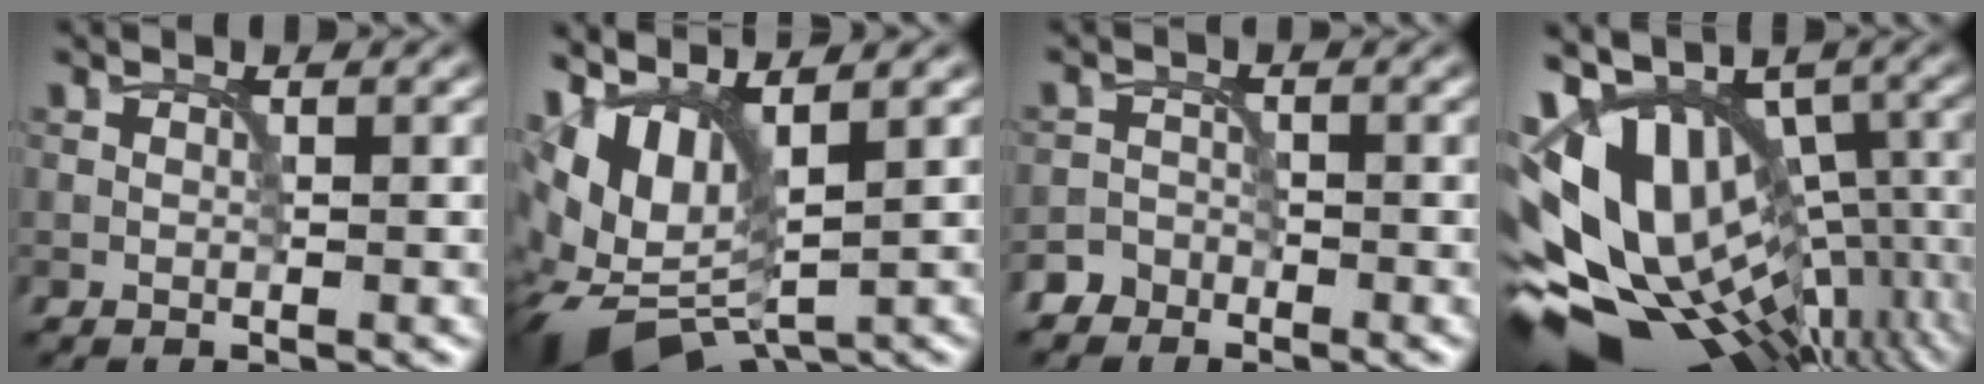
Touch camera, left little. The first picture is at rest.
{"total": 10.7, "force": [0.9, 5.9, 8.9], "torque": [-0.164, -0.010, 0.037]}
{"total": 2.2, "force": [-1.9, 1.1, -0.1], "torque": [0.004, 0.006, -0.035]}
{"total": 15.9, "force": [-3.1, 9.8, 12.1], "torque": [-0.167, 0.026, -0.014]}